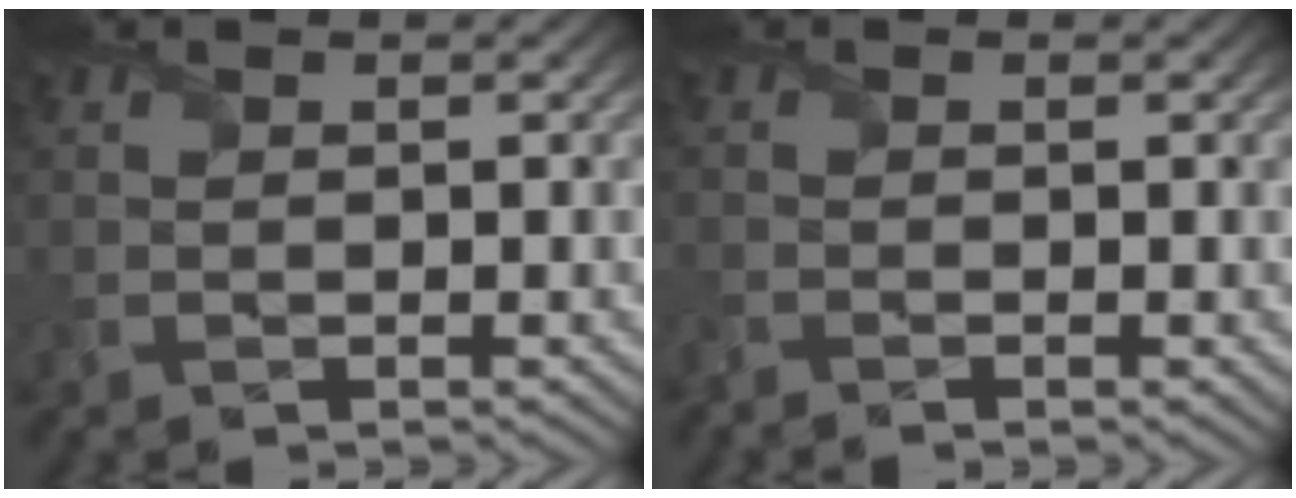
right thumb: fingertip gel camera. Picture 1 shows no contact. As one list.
[{"total": 1.5, "force": [-1.3, 0.2, 0.7], "torque": [-0.017, -0.012, -0.030]}]